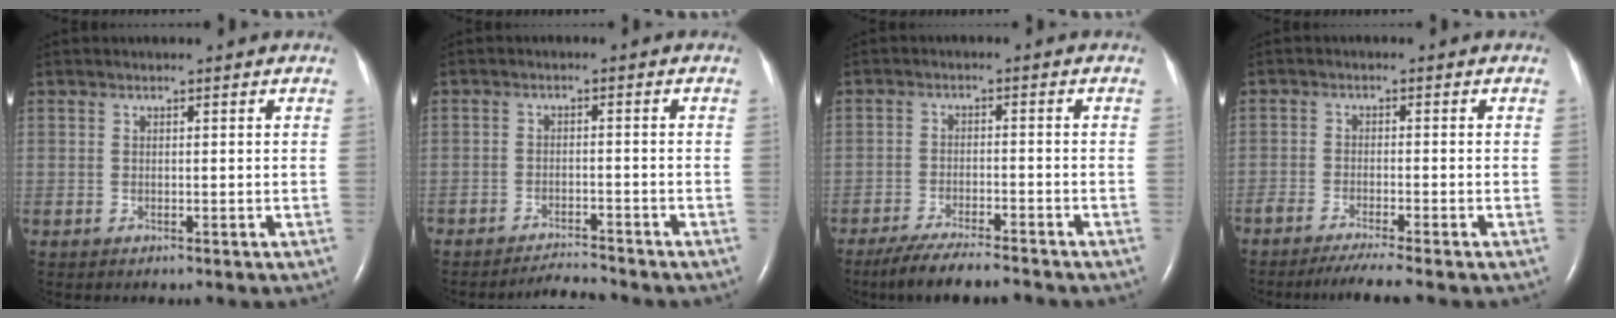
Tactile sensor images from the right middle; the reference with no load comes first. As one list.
[{"total": 3.1, "force": [-3.1, -0.5, 0.0], "torque": [-0.005, -0.016, -0.050]}, {"total": 8.3, "force": [-7.4, 0.7, 3.8], "torque": [-0.064, -0.021, -0.123]}, {"total": 5.2, "force": [-4.3, -0.5, 2.9], "torque": [-0.044, -0.013, -0.074]}]